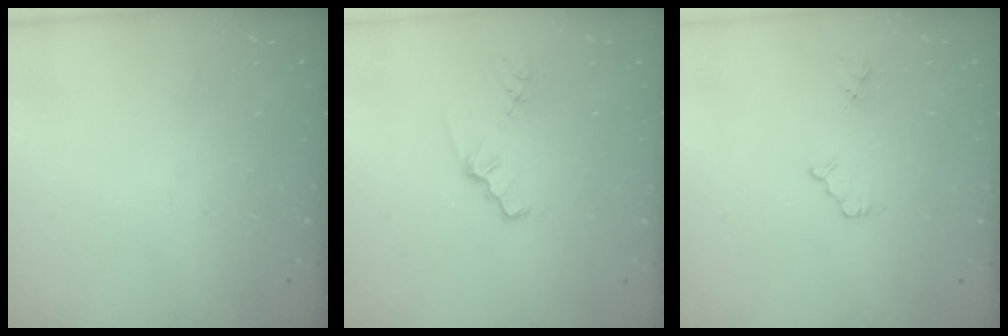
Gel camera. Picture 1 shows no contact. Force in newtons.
{"total": 1.5, "press": 1.5, "slide": 0.3}
{"total": 2.3, "press": 2.3, "slide": 0.4}